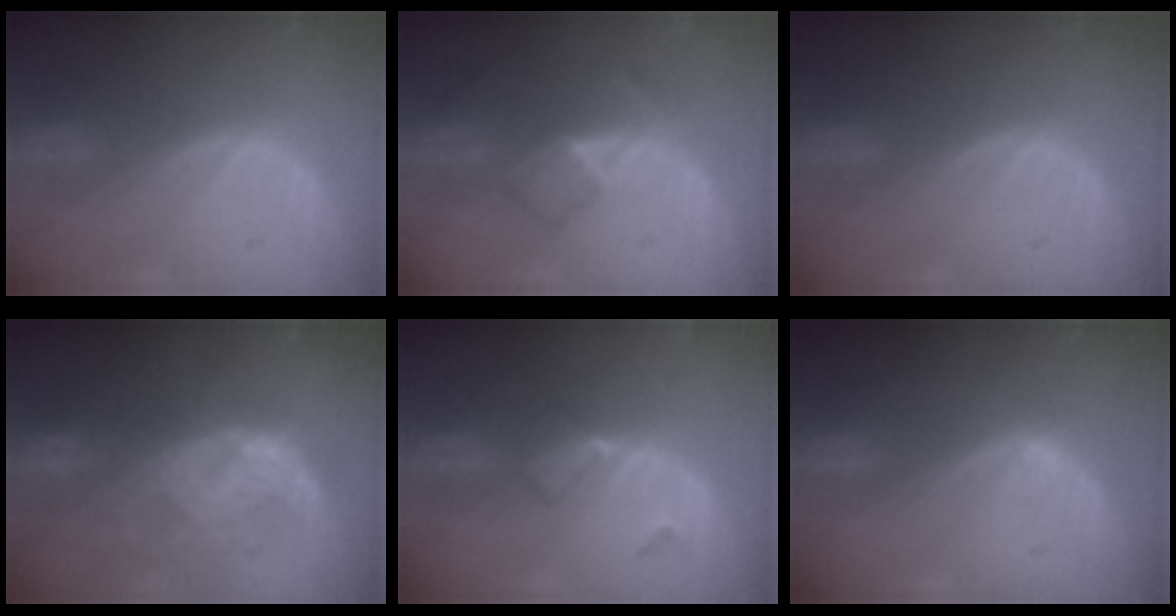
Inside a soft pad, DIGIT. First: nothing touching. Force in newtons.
{"total": 5.4, "press": 4.7, "slide": 2.5}
{"total": 0.0}
{"total": 8.8, "press": 8.5, "slide": 2.0}
{"total": 4.8, "press": 4.2, "slide": 2.4}
{"total": 1.0, "press": 1.0, "slide": 0.1}